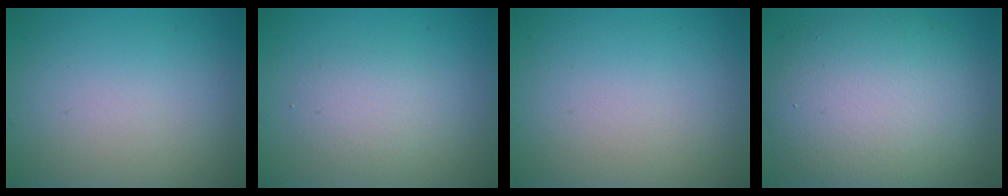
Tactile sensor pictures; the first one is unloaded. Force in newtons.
{"total": 2.1, "press": 2.1, "slide": 0.0}
{"total": 0.0}
{"total": 10.5, "press": 10.5, "slide": 0.5}